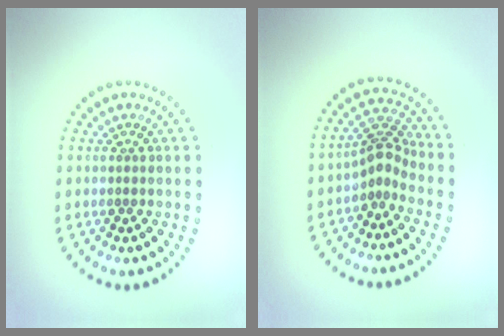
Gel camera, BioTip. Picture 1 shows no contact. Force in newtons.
{"total": 2.7, "press": 1.9, "slide": 2.0}